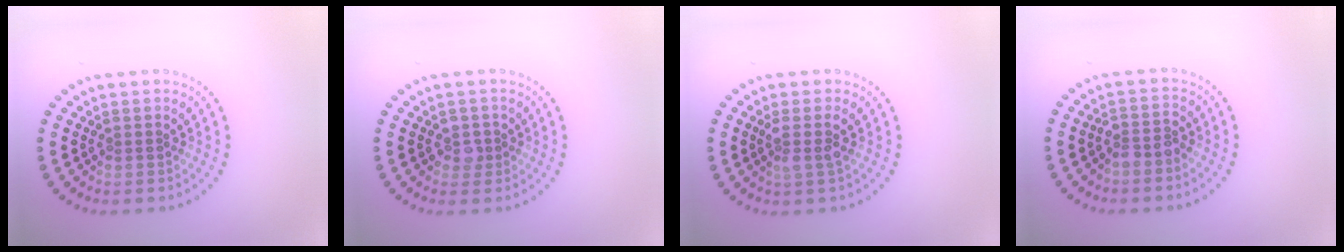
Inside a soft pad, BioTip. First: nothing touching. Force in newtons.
{"total": 1.4, "press": 1.2, "slide": 0.7}
{"total": 1.8, "press": 1.5, "slide": 1.0}
{"total": 1.8, "press": 1.6, "slide": 0.9}